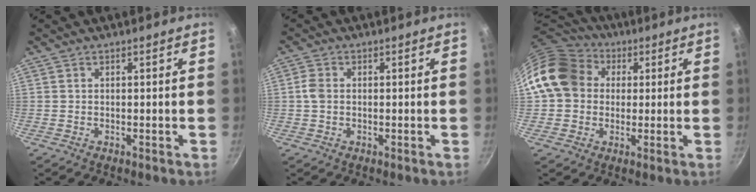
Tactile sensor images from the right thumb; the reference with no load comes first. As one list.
[{"total": 2.5, "force": [-0.1, 1.9, 1.7], "torque": [-0.035, 0.006, -0.005]}, {"total": 15.4, "force": [2.8, 13.1, 7.6], "torque": [-0.123, 0.033, 0.037]}]